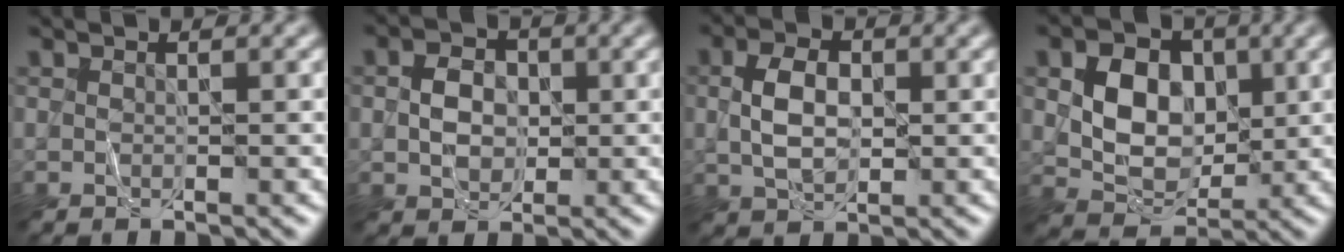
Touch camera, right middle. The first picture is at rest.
{"total": 3.2, "force": [-0.1, 2.5, 2.0], "torque": [-0.038, 0.005, -0.006]}
{"total": 4.0, "force": [0.0, 2.5, 3.1], "torque": [-0.062, 0.004, 0.000]}
{"total": 5.7, "force": [0.7, 4.3, 3.8], "torque": [-0.064, -0.004, 0.012]}